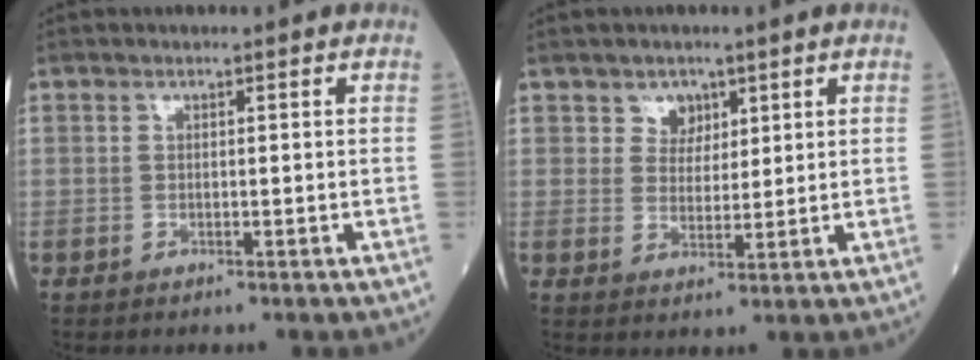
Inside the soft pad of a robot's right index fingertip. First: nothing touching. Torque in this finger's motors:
{"motor_torque": [0.02, 0.02, -0.01, -0.01]}